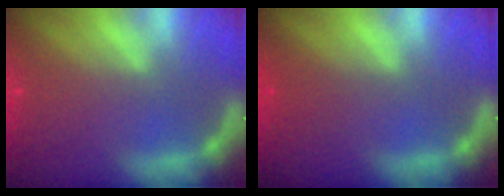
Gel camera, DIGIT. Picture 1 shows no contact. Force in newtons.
{"total": 1.0}